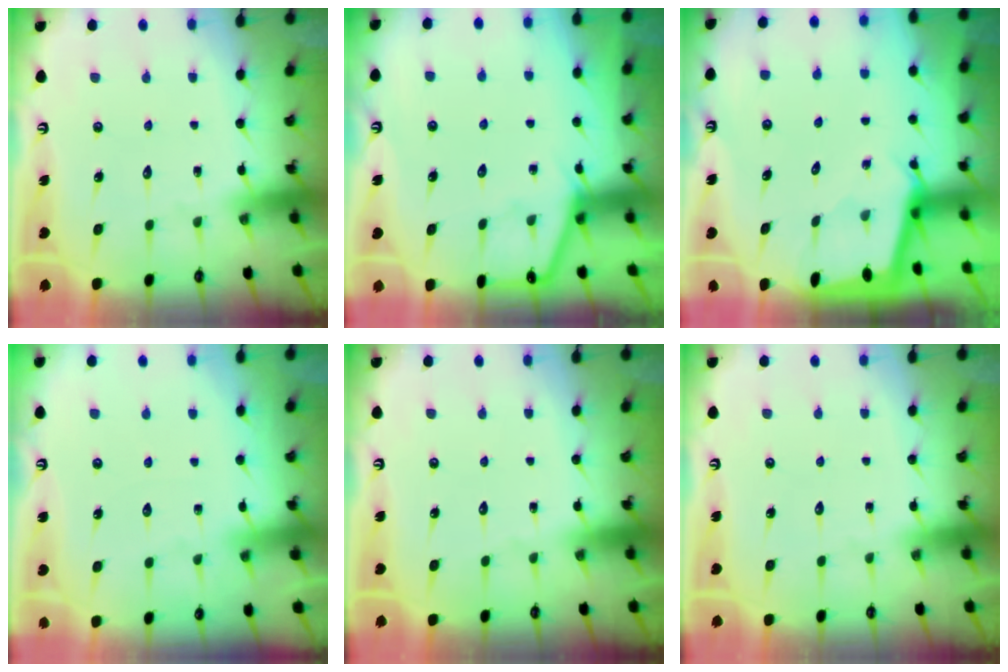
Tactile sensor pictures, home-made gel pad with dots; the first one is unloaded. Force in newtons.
{"total": 3.9, "press": 3.8, "slide": 0.5}
{"total": 1.7, "press": 1.7, "slide": 0.0}
{"total": 1.9, "press": 1.8, "slide": 0.4}
{"total": 0.0}
{"total": 0.0}